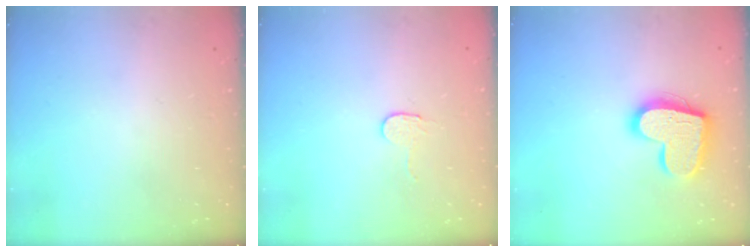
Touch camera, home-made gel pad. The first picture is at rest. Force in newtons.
{"total": 2.7, "press": 2.7, "slide": 0.2}
{"total": 16.7, "press": 16.7, "slide": 1.1}